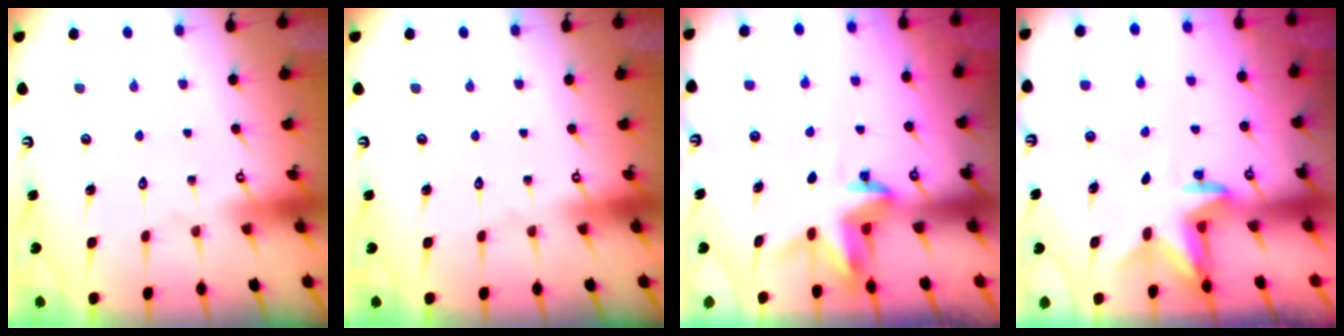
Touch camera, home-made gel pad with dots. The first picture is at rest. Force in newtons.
{"total": 0.0}
{"total": 3.8, "press": 3.8, "slide": 0.3}
{"total": 3.0, "press": 2.9, "slide": 0.7}